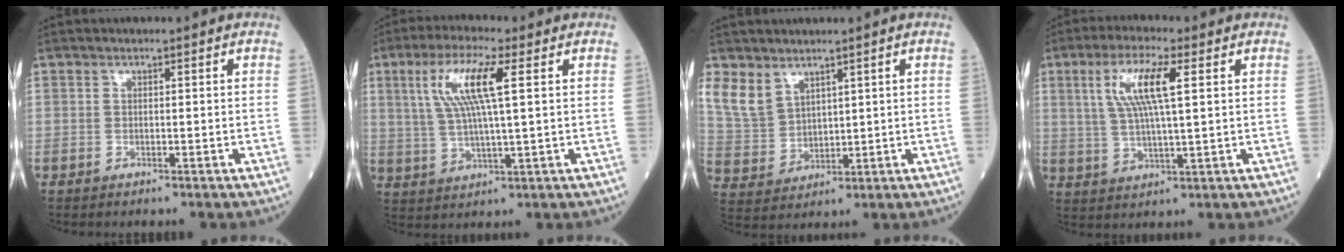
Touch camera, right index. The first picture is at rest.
{"total": 9.7, "force": [3.0, 0.8, 9.2], "torque": [-0.193, 0.012, 0.058]}
{"total": 6.4, "force": [4.4, 4.0, 2.5], "torque": [-0.062, 0.006, 0.107]}
{"total": 9.0, "force": [2.8, 1.1, 8.4], "torque": [-0.174, 0.009, 0.054]}